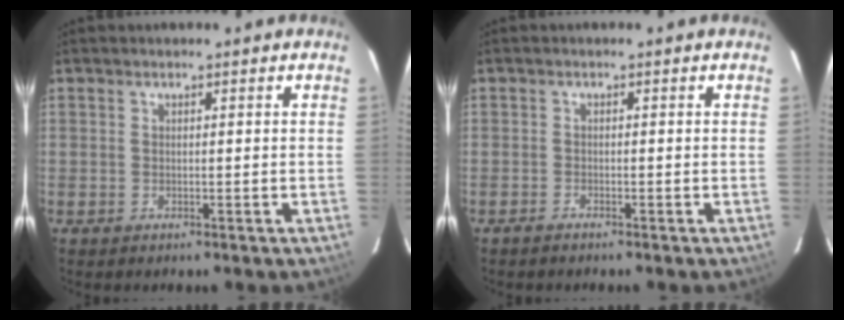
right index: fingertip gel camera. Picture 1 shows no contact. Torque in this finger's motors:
{"motor_torque": [0.03, 0.00, 0.04, 0.01]}